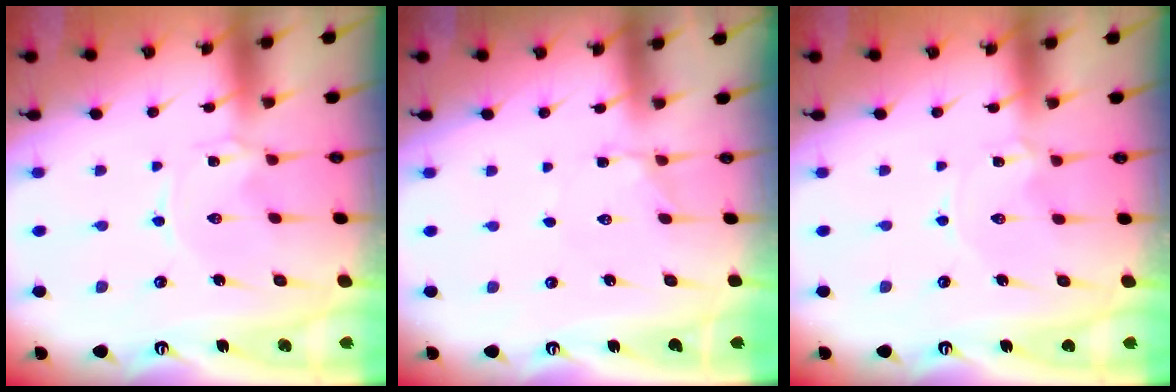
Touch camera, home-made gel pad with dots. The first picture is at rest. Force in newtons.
{"total": 2.3, "press": 2.2, "slide": 0.6}
{"total": 1.1, "press": 1.1, "slide": 0.2}